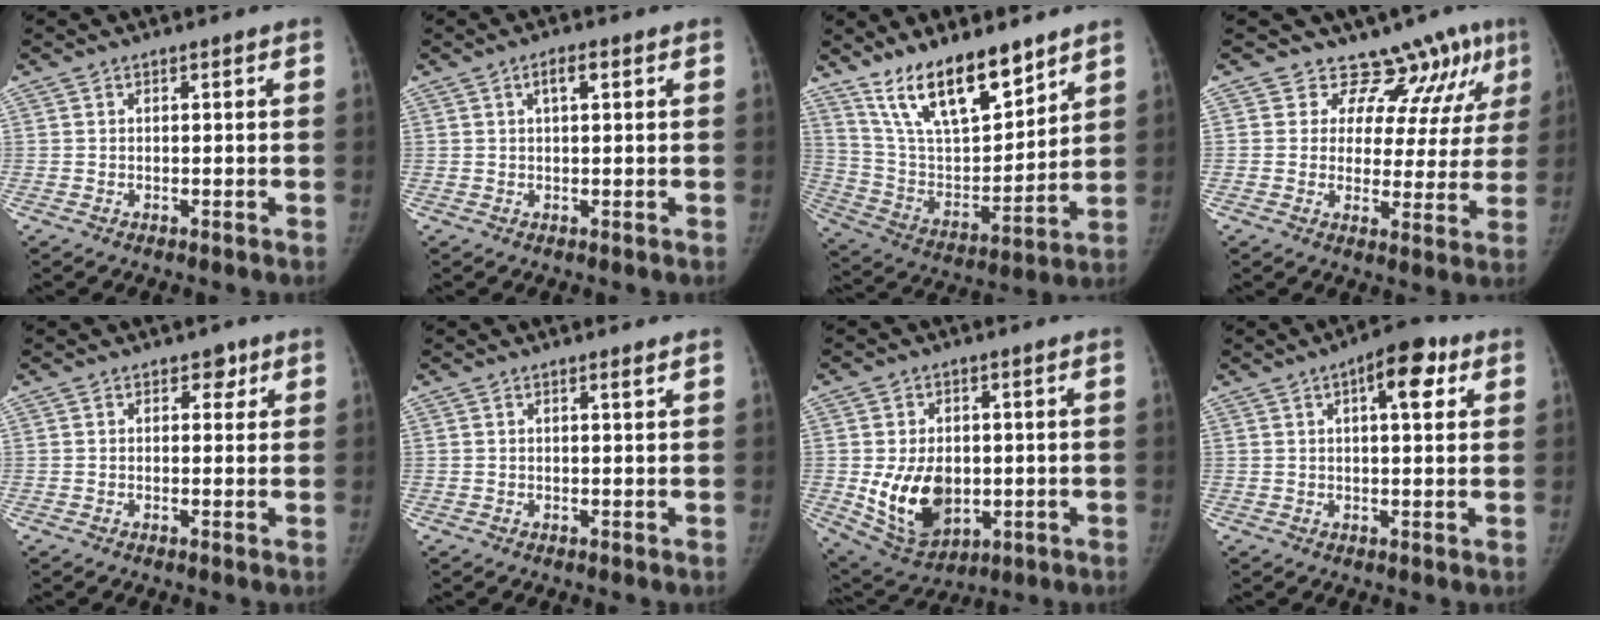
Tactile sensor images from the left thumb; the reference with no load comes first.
{"total": 2.6, "force": [1.0, 1.0, 2.2], "torque": [-0.038, 0.007, 0.018]}
{"total": 18.3, "force": [13.1, 6.7, 10.8], "torque": [-0.145, -0.074, 0.247]}
{"total": 11.5, "force": [9.4, 5.7, 3.6], "torque": [-0.005, -0.055, 0.101]}
{"total": 2.1, "force": [1.1, 1.6, 0.9], "torque": [0.007, -0.003, 0.008]}
{"total": 0.8, "force": [0.5, -0.1, 0.6], "torque": [-0.011, -0.004, 0.009]}
{"total": 13.0, "force": [-1.3, 9.2, 9.1], "torque": [-0.122, -0.011, 0.000]}
{"total": 8.1, "force": [3.3, 3.2, 6.7], "torque": [-0.076, 0.004, 0.039]}